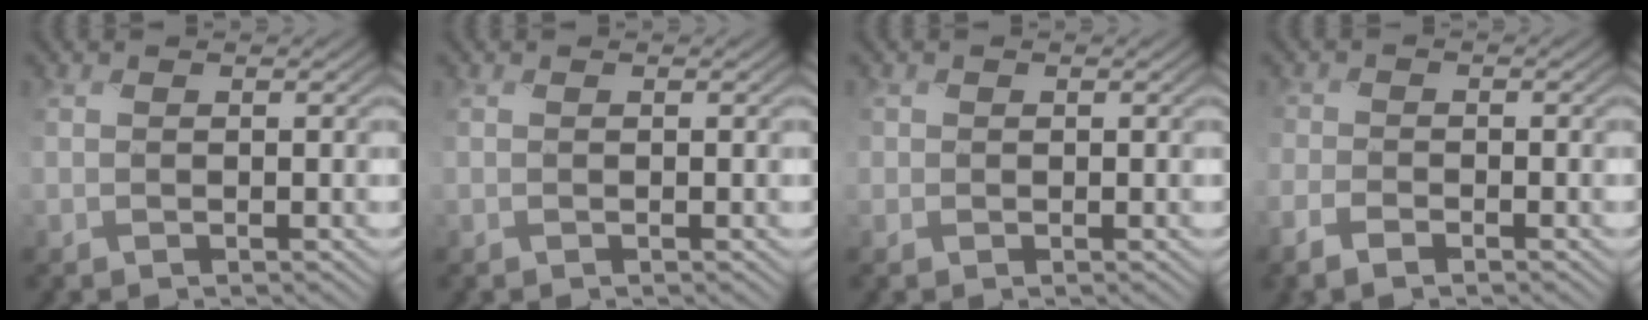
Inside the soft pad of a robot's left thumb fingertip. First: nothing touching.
{"total": 0.0}
{"total": 1.1, "force": [0.2, 1.1, 0.1], "torque": [-0.001, -0.003, 0.000]}
{"total": 3.4, "force": [-2.4, 1.6, 1.8], "torque": [-0.042, -0.008, -0.053]}